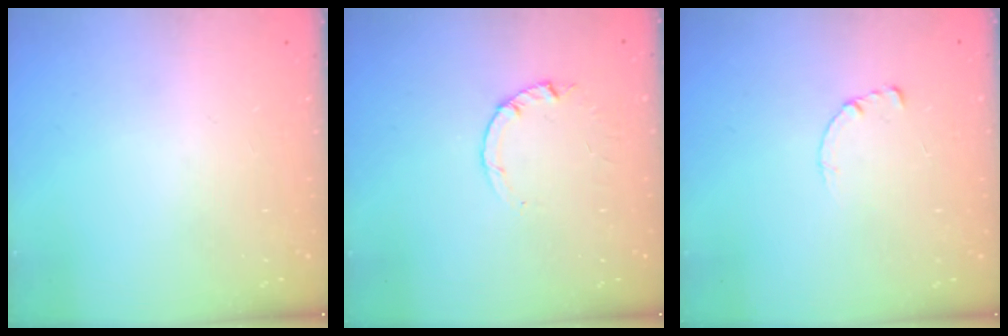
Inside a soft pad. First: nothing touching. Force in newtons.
{"total": 1.0, "press": 0.9, "slide": 0.3}
{"total": 0.7, "press": 0.6, "slide": 0.1}